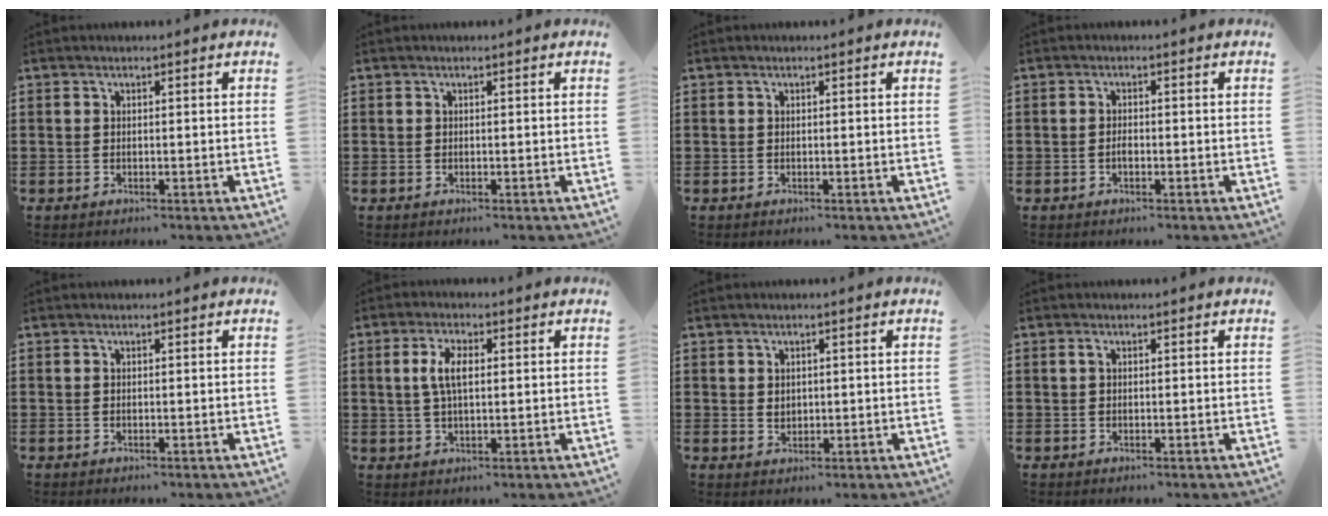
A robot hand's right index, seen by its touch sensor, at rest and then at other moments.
{"total": 0.0}
{"total": 0.0}
{"total": 1.3, "force": [-0.5, 0.5, 1.0], "torque": [-0.023, -0.003, -0.008]}
{"total": 0.0}
{"total": 5.0, "force": [0.7, 2.1, 4.5], "torque": [-0.102, 0.006, 0.008]}
{"total": 1.4, "force": [0.6, 1.1, 0.5], "torque": [-0.013, 0.006, 0.011]}
{"total": 0.5, "force": [0.2, 0.2, 0.4], "torque": [-0.011, 0.000, 0.003]}